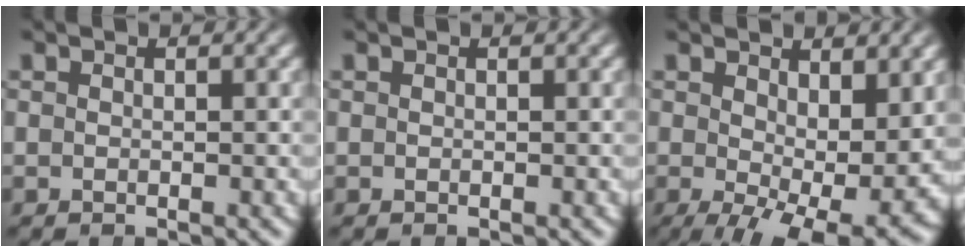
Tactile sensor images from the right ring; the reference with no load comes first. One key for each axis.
{"total": 0.0}
{"total": 6.7, "fx": -1.4, "fy": 2.9, "fz": 5.9, "tx": -0.084, "ty": -0.053, "tz": 0.004}